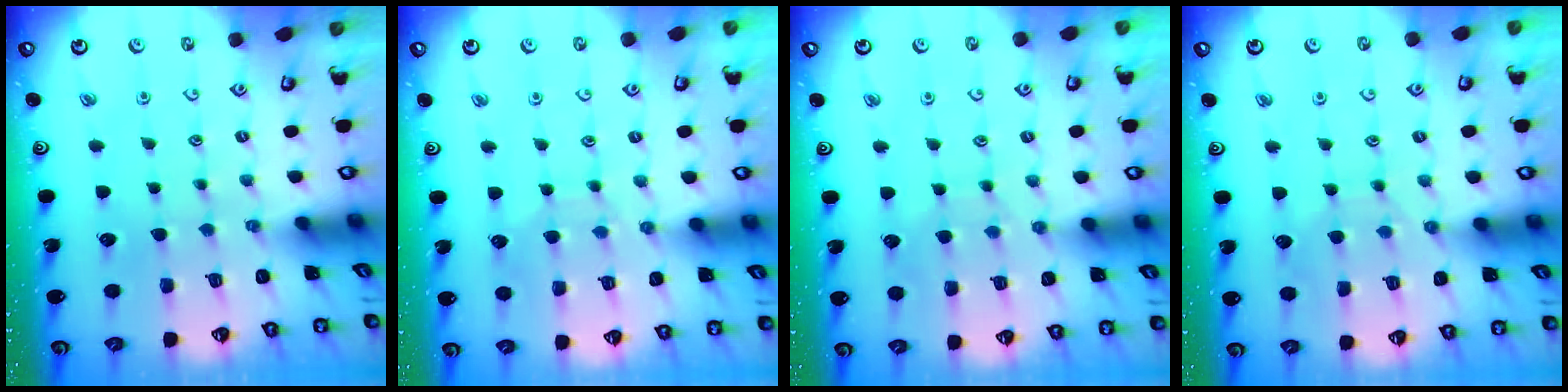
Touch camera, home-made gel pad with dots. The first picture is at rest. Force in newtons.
{"total": 5.5, "press": 5.5, "slide": 0.5}
{"total": 5.1, "press": 5.1, "slide": 0.5}
{"total": 5.7, "press": 5.6, "slide": 0.6}